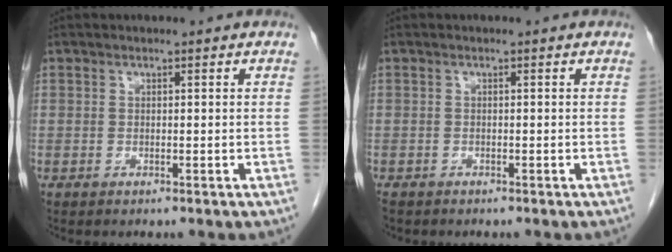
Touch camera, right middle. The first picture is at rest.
{"total": 1.3, "force": [-1.1, 0.7, 0.3], "torque": [-0.013, -0.002, -0.017]}